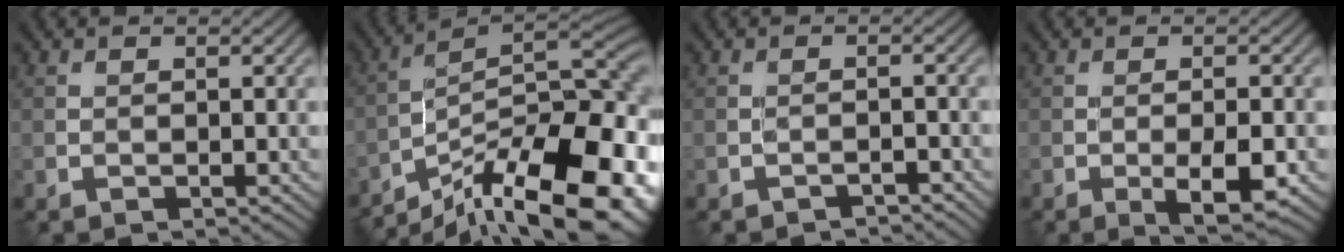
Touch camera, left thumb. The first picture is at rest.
{"total": 19.0, "force": [-12.4, 6.2, 13.1], "torque": [-0.175, 0.000, -0.194]}
{"total": 1.8, "force": [-1.7, 0.3, 0.5], "torque": [-0.004, 0.003, -0.031]}
{"total": 4.7, "force": [-1.8, 1.3, 4.1], "torque": [-0.070, -0.002, -0.025]}